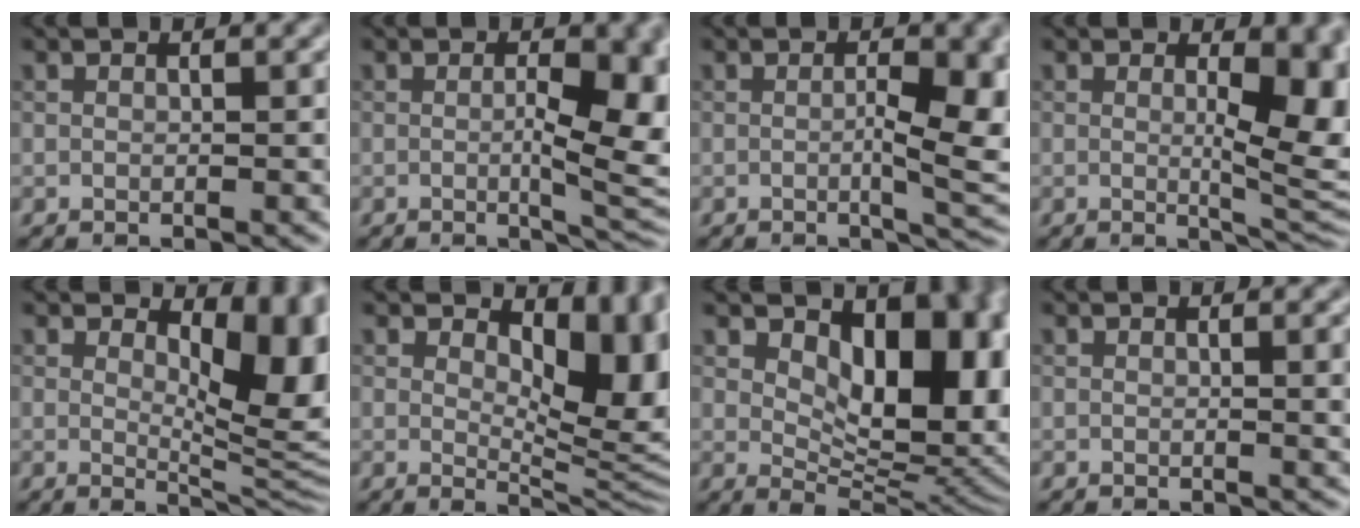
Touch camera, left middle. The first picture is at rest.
{"total": 7.4, "force": [-0.2, 2.1, 7.1], "torque": [-0.098, -0.011, 0.002]}
{"total": 6.1, "force": [-0.4, 1.5, 5.9], "torque": [-0.089, -0.008, -0.003]}
{"total": 8.1, "force": [0.5, 2.7, 7.6], "torque": [-0.096, -0.011, 0.017]}
{"total": 8.1, "force": [2.4, 3.5, 6.9], "torque": [-0.092, -0.014, 0.039]}
{"total": 8.7, "force": [2.7, 4.5, 6.9], "torque": [-0.094, -0.019, 0.044]}
{"total": 11.7, "force": [3.4, 6.3, 9.3], "torque": [-0.120, -0.010, 0.061]}
{"total": 3.0, "force": [0.5, 0.9, 2.8], "torque": [-0.029, 0.003, 0.004]}